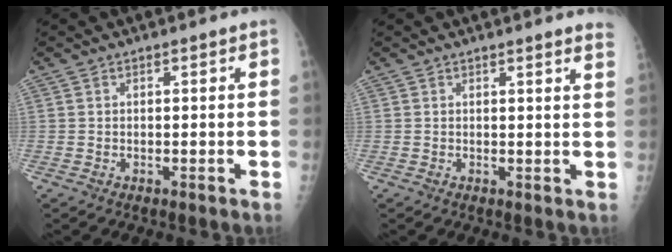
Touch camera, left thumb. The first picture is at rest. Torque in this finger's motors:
{"motor_torque": [-0.13, -0.29, -0.21, -0.45, 0.07]}